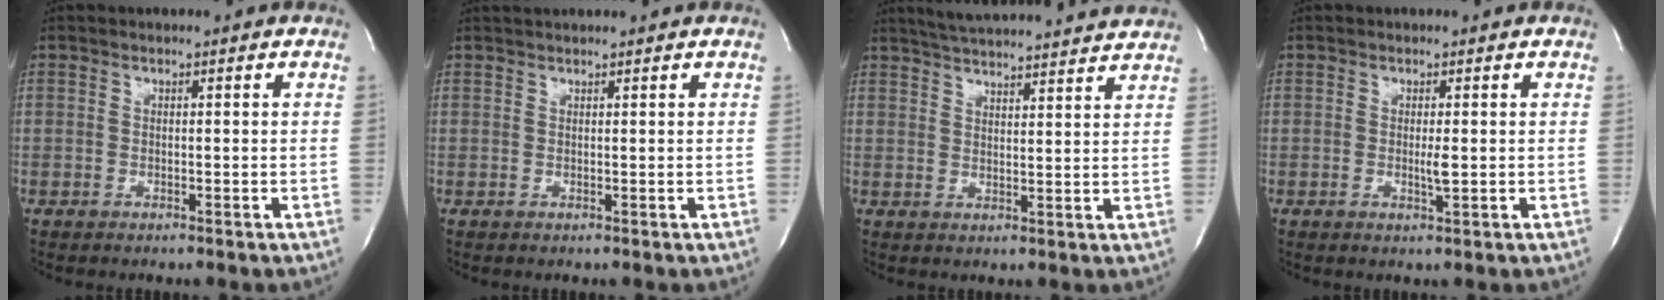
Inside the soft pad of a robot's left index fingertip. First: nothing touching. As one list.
[{"total": 1.5, "force": [1.4, -0.2, 0.4], "torque": [-0.003, 0.017, 0.028]}, {"total": 17.1, "force": [16.0, 1.0, 5.9], "torque": [-0.098, 0.011, 0.214]}, {"total": 1.5, "force": [-0.2, 0.1, 1.5], "torque": [-0.029, -0.007, -0.003]}]